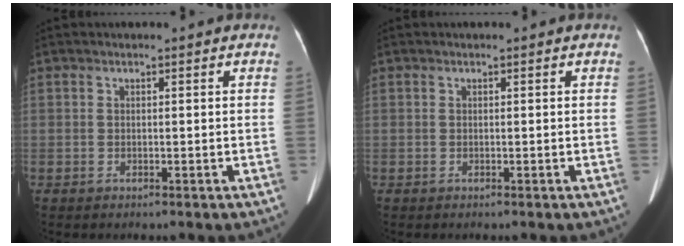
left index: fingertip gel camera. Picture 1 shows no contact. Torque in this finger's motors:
{"motor_torque": [0.00, 0.00, 0.00, 0.00]}